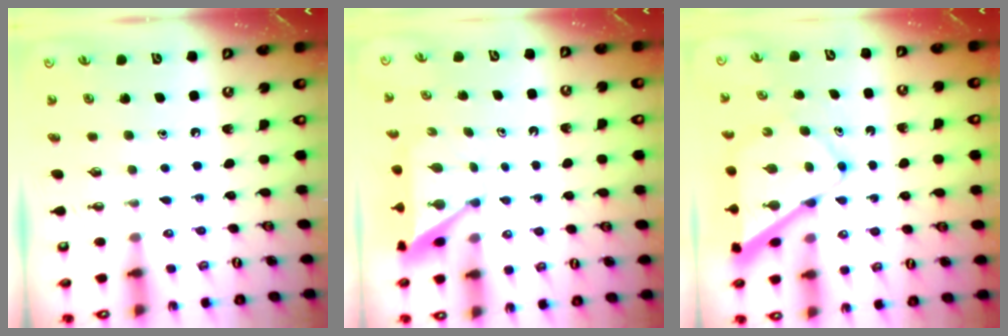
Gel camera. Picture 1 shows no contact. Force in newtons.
{"total": 6.3, "press": 6.3, "slide": 0.2}
{"total": 9.7, "press": 9.7, "slide": 0.9}